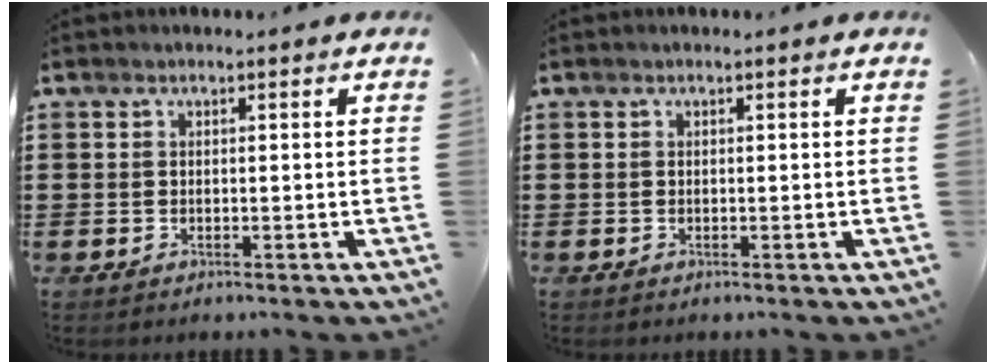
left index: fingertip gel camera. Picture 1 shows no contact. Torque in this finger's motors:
{"motor_torque": [-0.01, 0.00, 0.02, 0.00]}